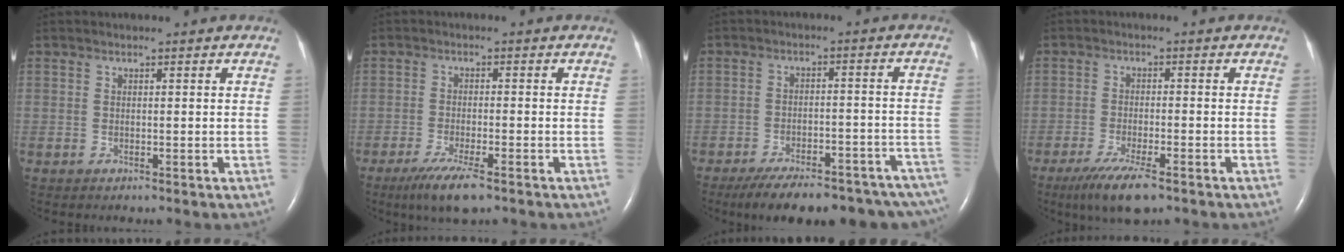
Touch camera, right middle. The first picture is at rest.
{"total": 6.4, "force": [-4.2, 0.9, 4.8], "torque": [-0.093, -0.017, -0.069]}
{"total": 21.1, "force": [-17.1, 6.2, 10.7], "torque": [-0.121, 0.002, -0.217]}
{"total": 7.5, "force": [-5.1, 1.3, 5.4], "torque": [-0.100, -0.018, -0.083]}